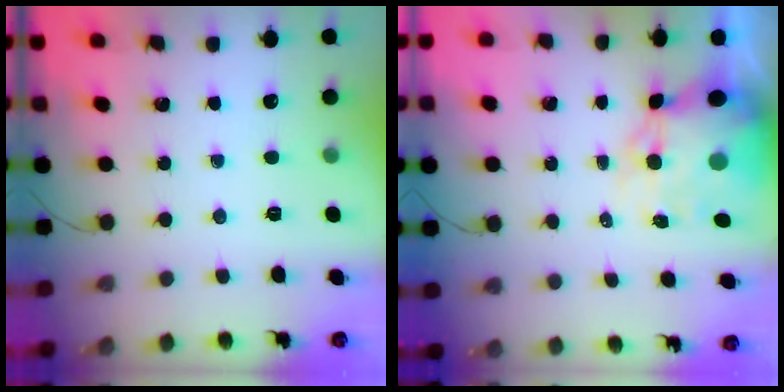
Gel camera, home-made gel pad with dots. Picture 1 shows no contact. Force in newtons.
{"total": 11.6, "press": 11.2, "slide": 3.0}